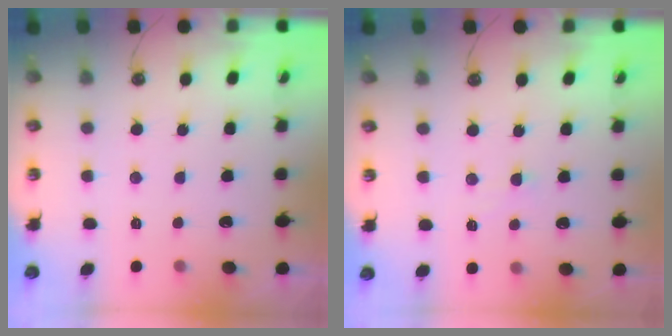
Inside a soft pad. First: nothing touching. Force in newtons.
{"total": 2.0, "press": 2.0, "slide": 0.2}